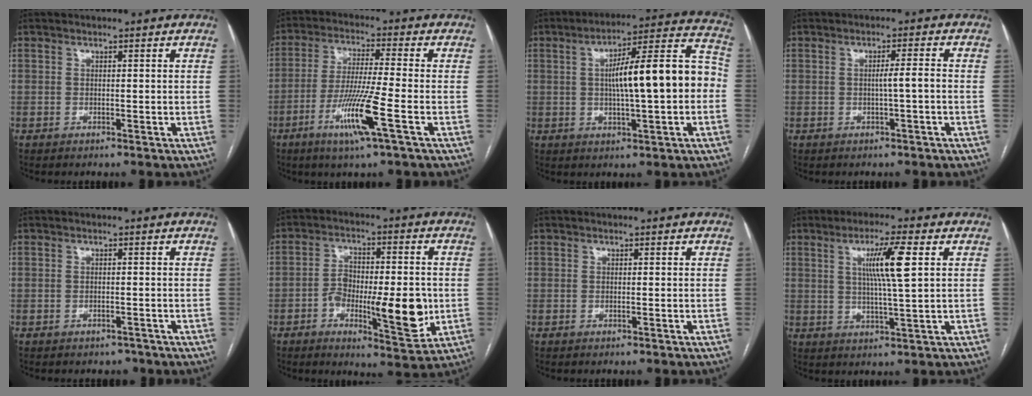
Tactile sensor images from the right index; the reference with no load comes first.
{"total": 10.3, "force": [-4.2, -0.9, 9.3], "torque": [-0.183, -0.019, -0.083]}
{"total": 15.2, "force": [-0.2, 2.5, 15.0], "torque": [-0.222, 0.040, -0.003]}
{"total": 2.3, "force": [-0.5, -0.2, 2.3], "torque": [-0.035, 0.002, -0.007]}
{"total": 1.4, "force": [-1.1, 0.9, 0.3], "torque": [-0.007, 0.001, -0.010]}
{"total": 13.2, "force": [-2.9, 4.4, 12.0], "torque": [-0.184, 0.004, -0.039]}
{"total": 0.0}
{"total": 7.8, "force": [2.2, -0.4, 7.4], "torque": [-0.134, 0.000, 0.040]}